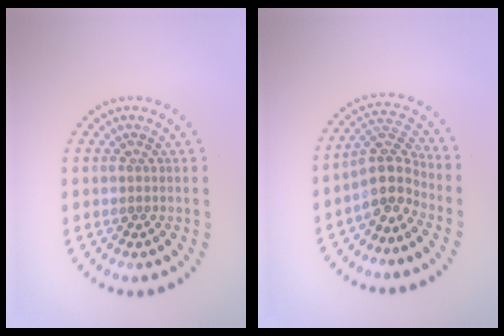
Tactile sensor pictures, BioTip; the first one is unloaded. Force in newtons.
{"total": 3.7, "press": 2.9, "slide": 2.3}